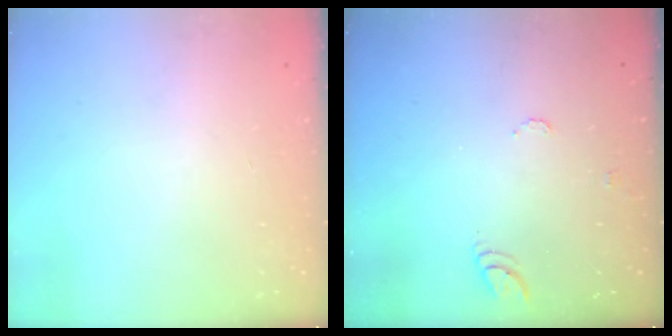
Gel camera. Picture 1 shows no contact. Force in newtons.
{"total": 7.5, "press": 7.5, "slide": 0.7}